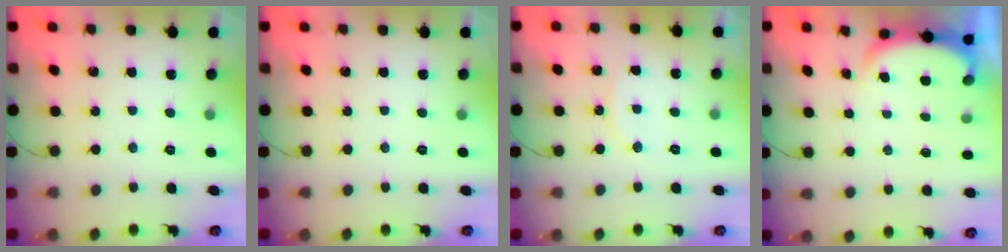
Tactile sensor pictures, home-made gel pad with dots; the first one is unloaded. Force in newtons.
{"total": 0.0}
{"total": 5.5, "press": 5.4, "slide": 0.6}
{"total": 2.8, "press": 2.7, "slide": 0.6}